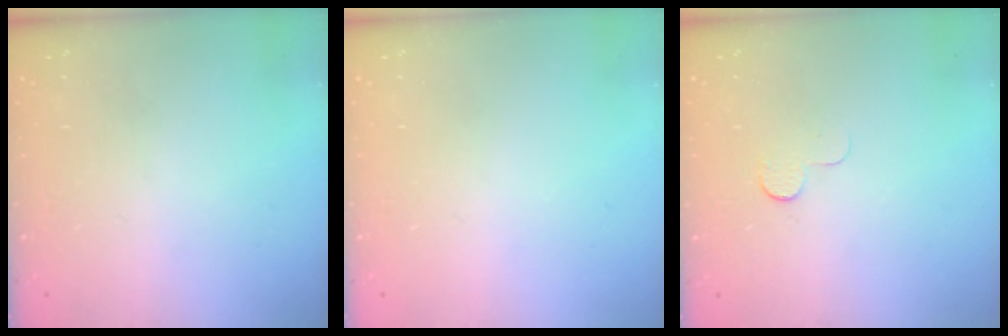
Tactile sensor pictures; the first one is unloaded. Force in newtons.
{"total": 0.0}
{"total": 3.9, "press": 3.9, "slide": 0.4}